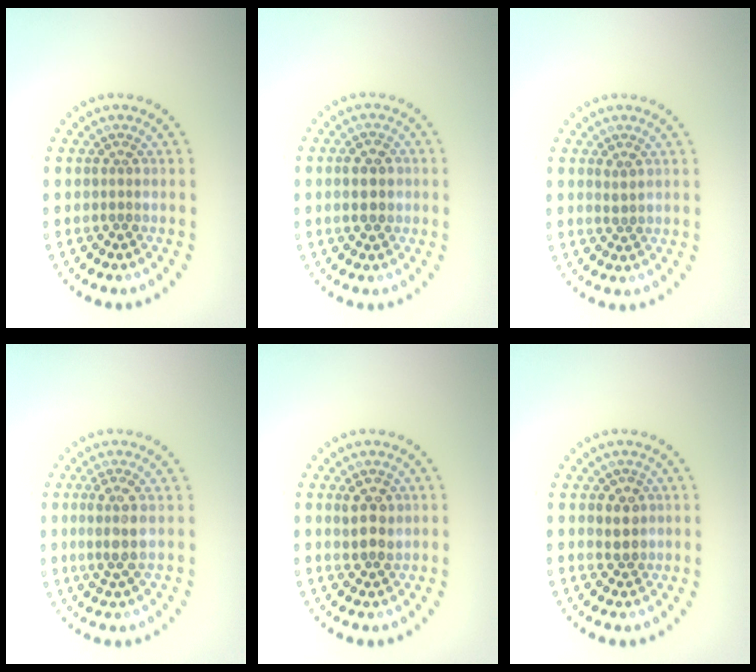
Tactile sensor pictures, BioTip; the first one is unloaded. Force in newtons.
{"total": 3.2, "press": 3.2, "slide": 0.1}
{"total": 0.6, "press": 0.5, "slide": 0.2}
{"total": 2.5, "press": 2.2, "slide": 1.1}
{"total": 2.5, "press": 2.4, "slide": 0.6}
{"total": 1.6, "press": 1.5, "slide": 0.4}